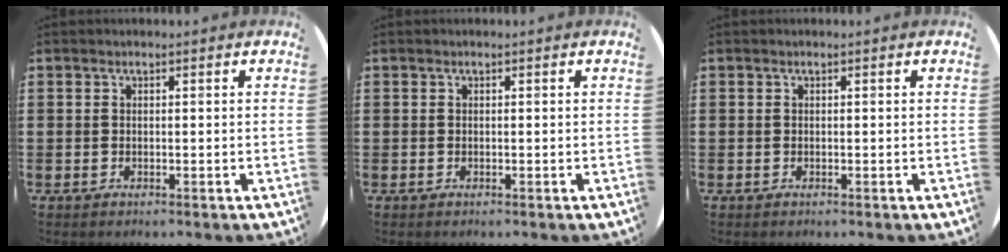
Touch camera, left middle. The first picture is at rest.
{"total": 0.0}
{"total": 0.0}